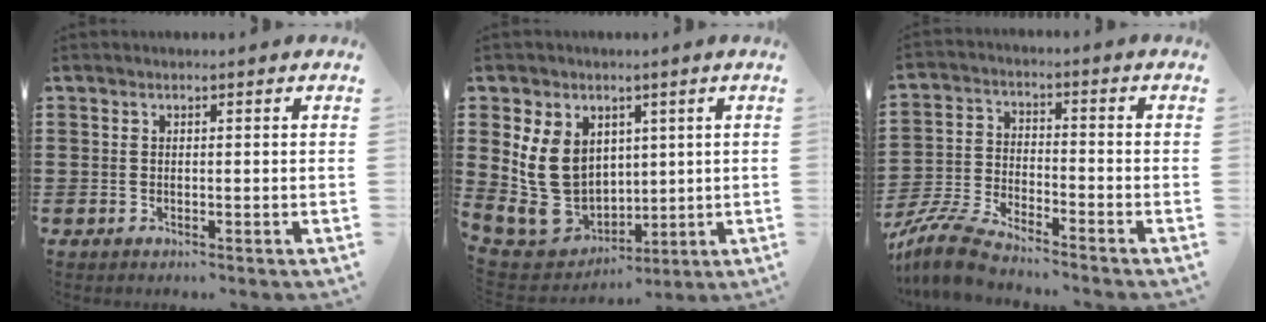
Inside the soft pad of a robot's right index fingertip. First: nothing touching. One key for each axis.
{"total": 11.8, "fx": 1.8, "fy": 9.8, "fz": 6.4, "tx": -0.182, "ty": 0.001, "tz": 0.037}
{"total": 7.8, "fx": -7.3, "fy": 0.6, "fz": 2.9, "tx": -0.078, "ty": 0.000, "tz": -0.146}